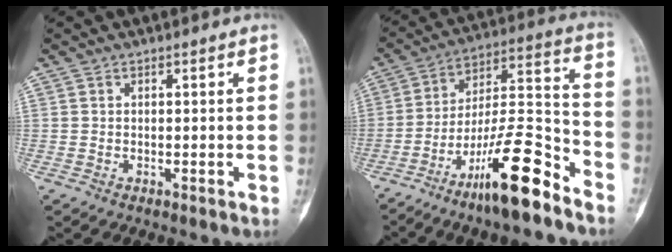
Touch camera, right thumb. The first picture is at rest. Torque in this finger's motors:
{"motor_torque": [0.48, 0.28, 1.64, -1.14, 0.12]}